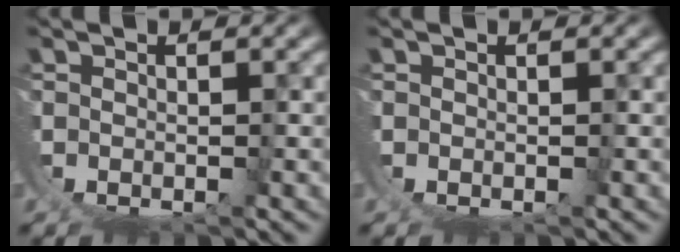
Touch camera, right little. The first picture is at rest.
{"total": 0.0}